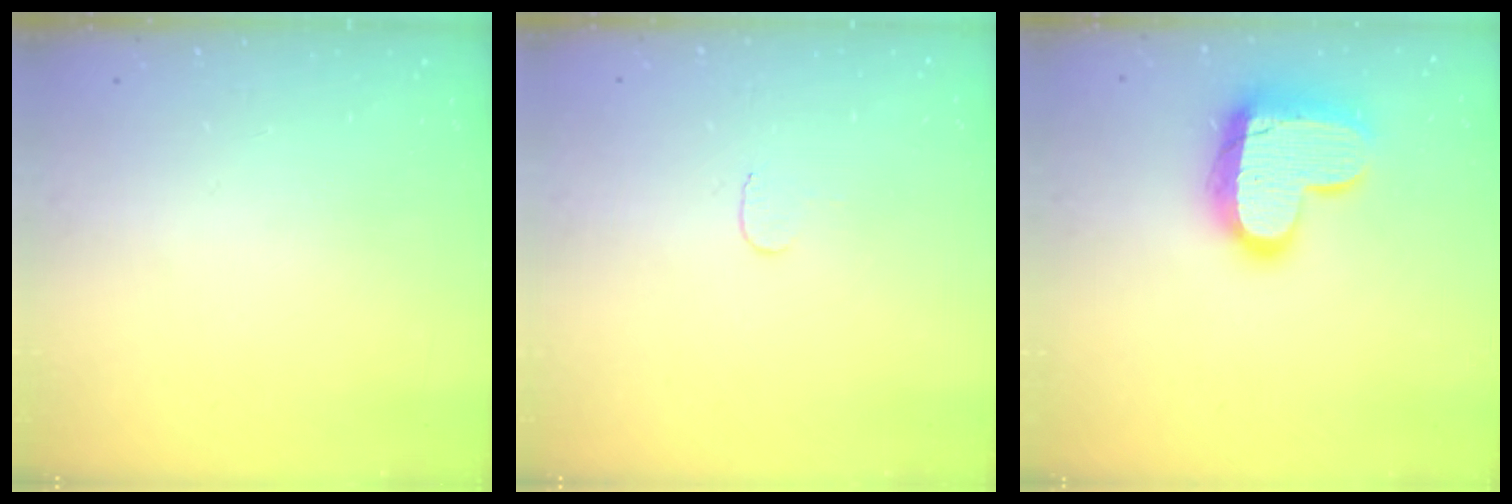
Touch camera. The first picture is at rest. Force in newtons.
{"total": 3.0, "press": 3.0, "slide": 0.3}
{"total": 17.1, "press": 17.0, "slide": 1.2}